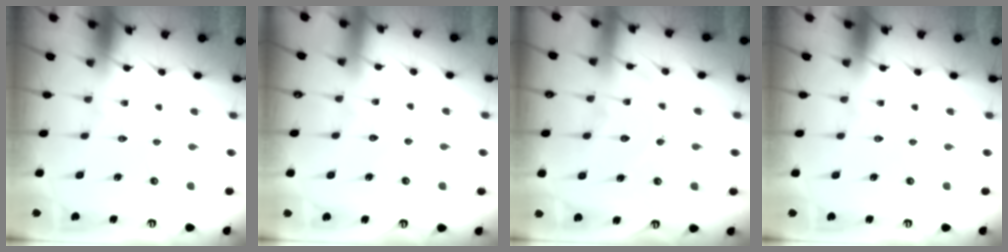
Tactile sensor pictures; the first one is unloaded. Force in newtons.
{"total": 2.9, "press": 2.9, "slide": 0.3}
{"total": 8.1, "press": 8.0, "slide": 0.8}
{"total": 0.0}